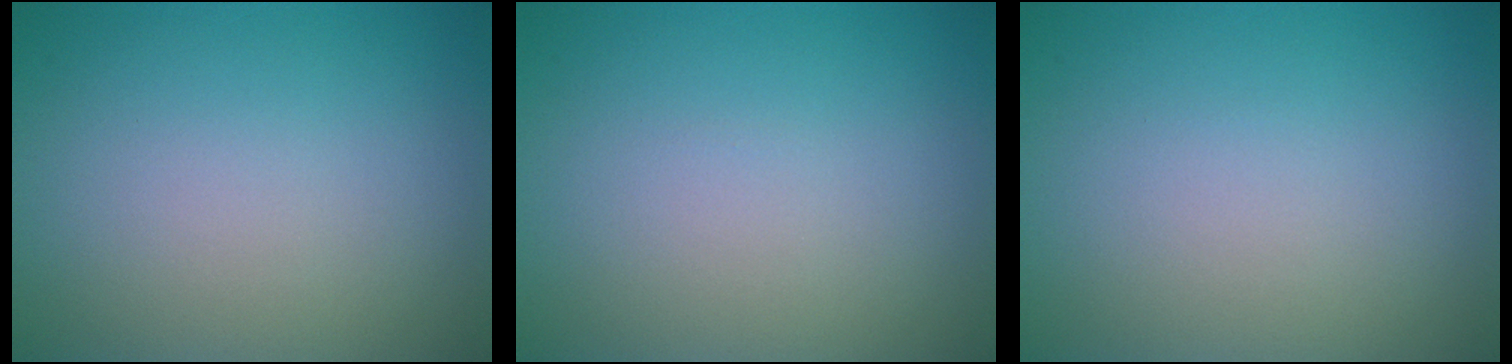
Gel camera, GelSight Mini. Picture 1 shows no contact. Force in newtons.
{"total": 0.0}
{"total": 0.0}